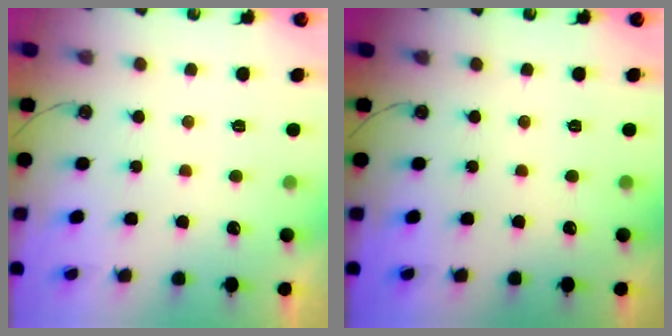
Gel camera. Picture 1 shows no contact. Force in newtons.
{"total": 0.0}